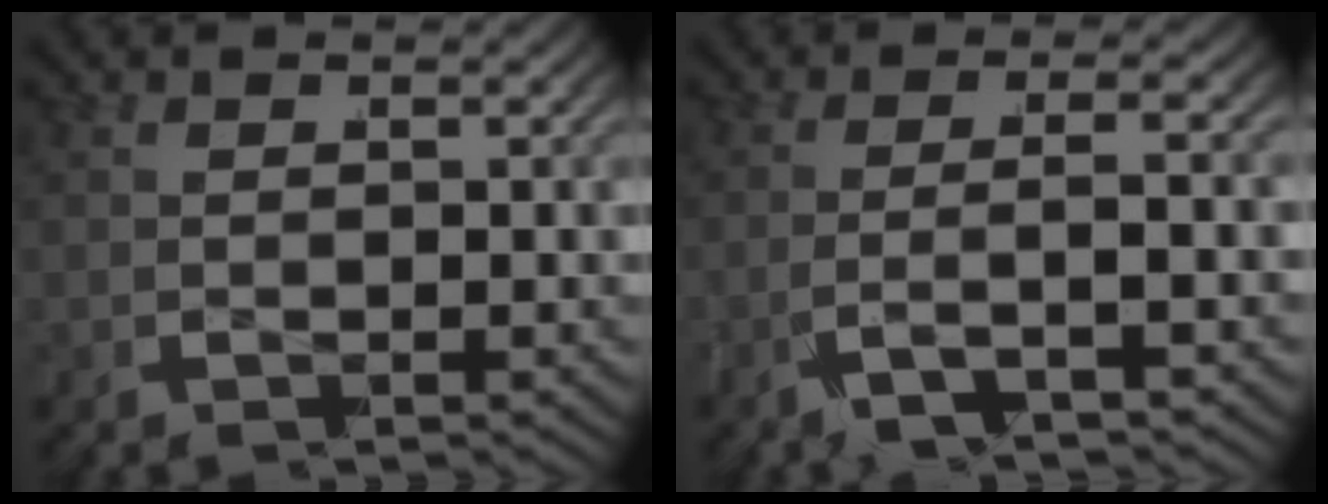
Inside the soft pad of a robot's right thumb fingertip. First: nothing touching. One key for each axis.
{"total": 3.6, "fx": -1.9, "fy": 0.4, "fz": 3.1, "tx": -0.082, "ty": 0.007, "tz": -0.037}